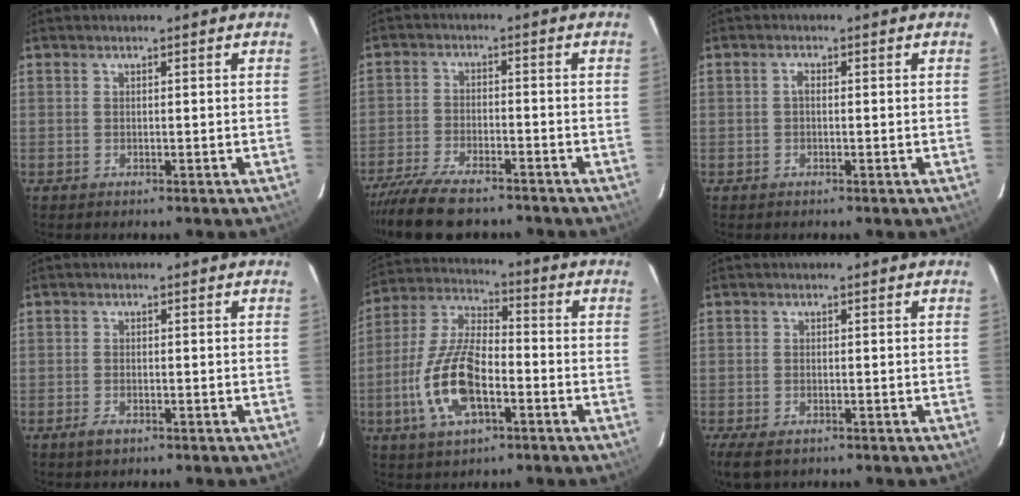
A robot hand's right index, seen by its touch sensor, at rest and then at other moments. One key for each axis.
{"total": 12.4, "fx": -10.5, "fy": 3.5, "fz": 5.7, "tx": -0.134, "ty": -0.026, "tz": -0.181}
{"total": 1.0, "fx": -0.1, "fy": 0.6, "fz": 0.8, "tx": -0.015, "ty": 0.006, "tz": -0.004}
{"total": 2.2, "fx": -1.3, "fy": 1.0, "fz": 1.3, "tx": -0.028, "ty": -0.004, "tz": -0.024}
{"total": 14.6, "fx": -4.8, "fy": 6.3, "fz": 12.2, "tx": -0.265, "ty": -0.001, "tz": -0.090}
{"total": 4.8, "fx": -2.9, "fy": 2.6, "fz": 2.8, "tx": -0.066, "ty": -0.018, "tz": -0.052}